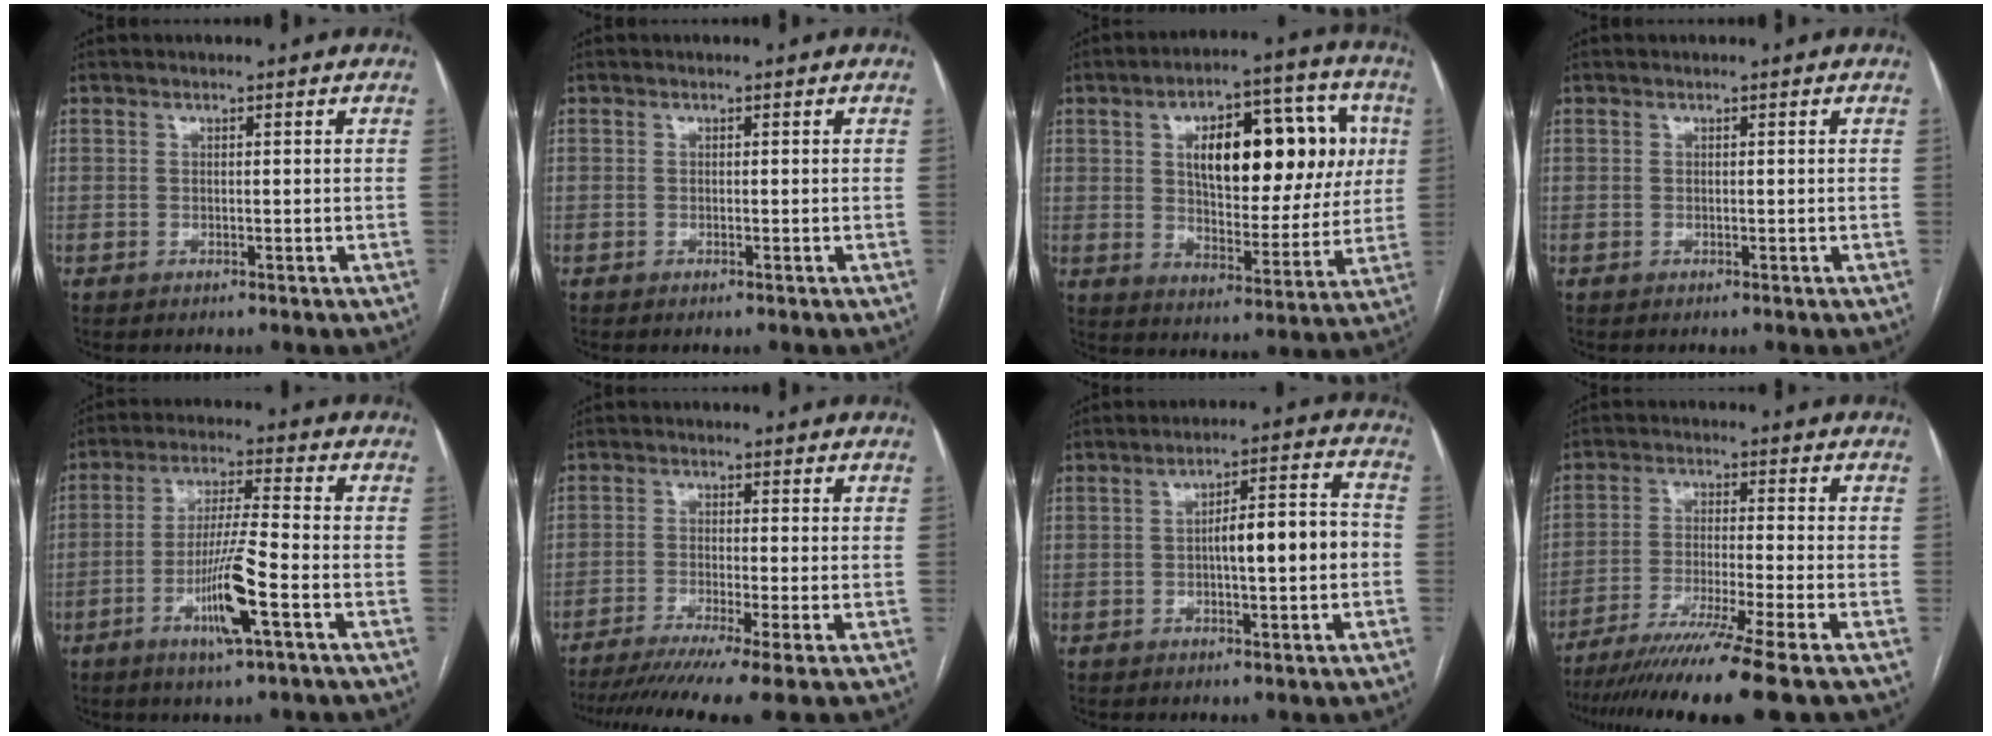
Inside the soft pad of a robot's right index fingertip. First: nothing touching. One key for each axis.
{"total": 0.0}
{"total": 19.3, "fx": 4.8, "fy": 8.5, "fz": 16.7, "tx": -0.238, "ty": 0.037, "tz": 0.075}
{"total": 0.0}
{"total": 10.0, "fx": -4.0, "fy": 0.1, "fz": 9.2, "tx": -0.176, "ty": -0.010, "tz": -0.075}
{"total": 11.5, "fx": -8.8, "fy": -1.1, "fz": 7.4, "tx": -0.110, "ty": -0.026, "tz": -0.135}
{"total": 8.5, "fx": -1.0, "fy": 1.5, "fz": 8.3, "tx": -0.126, "ty": 0.027, "tz": -0.014}
{"total": 14.5, "fx": -11.3, "fy": -2.2, "fz": 8.8, "tx": -0.149, "ty": -0.047, "tz": -0.182}